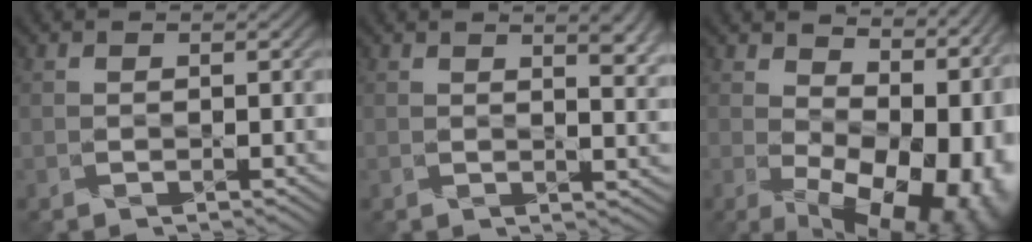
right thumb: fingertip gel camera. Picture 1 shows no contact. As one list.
[{"total": 3.8, "force": [2.2, 1.1, 2.9], "torque": [-0.045, -0.004, 0.039]}, {"total": 16.4, "force": [-0.4, 9.8, 13.1], "torque": [-0.149, -0.037, 0.048]}]